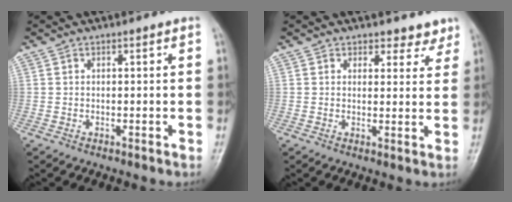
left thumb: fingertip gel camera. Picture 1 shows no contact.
{"total": 4.1, "force": [3.4, 2.4, 0.1], "torque": [0.030, -0.023, 0.031]}